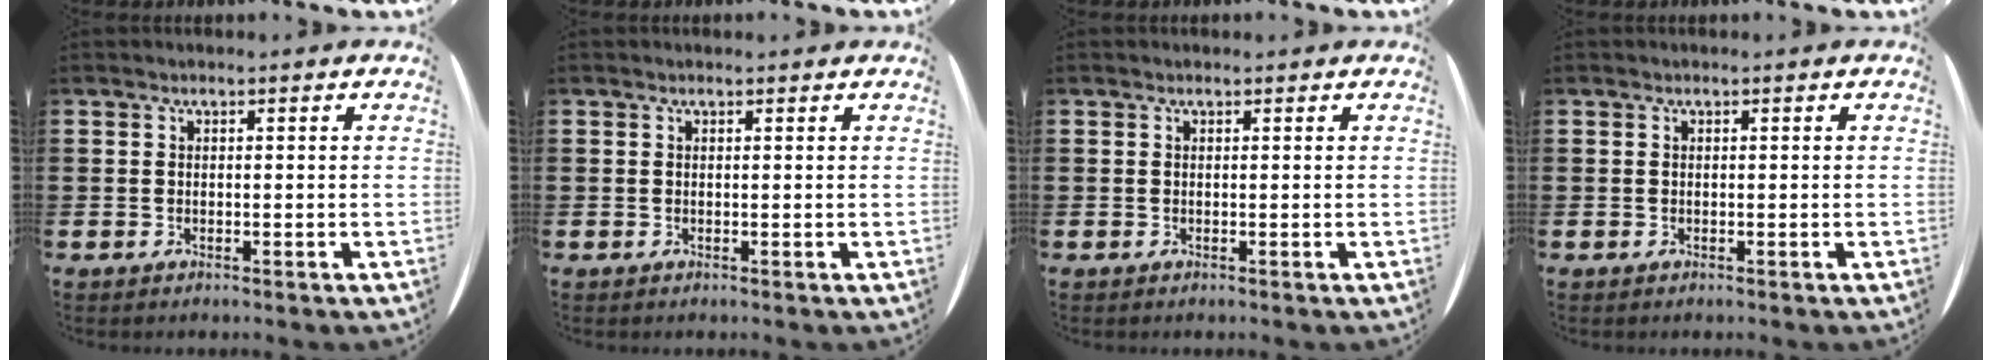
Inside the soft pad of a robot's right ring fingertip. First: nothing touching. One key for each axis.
{"total": 0.0}
{"total": 0.0}
{"total": 0.0}